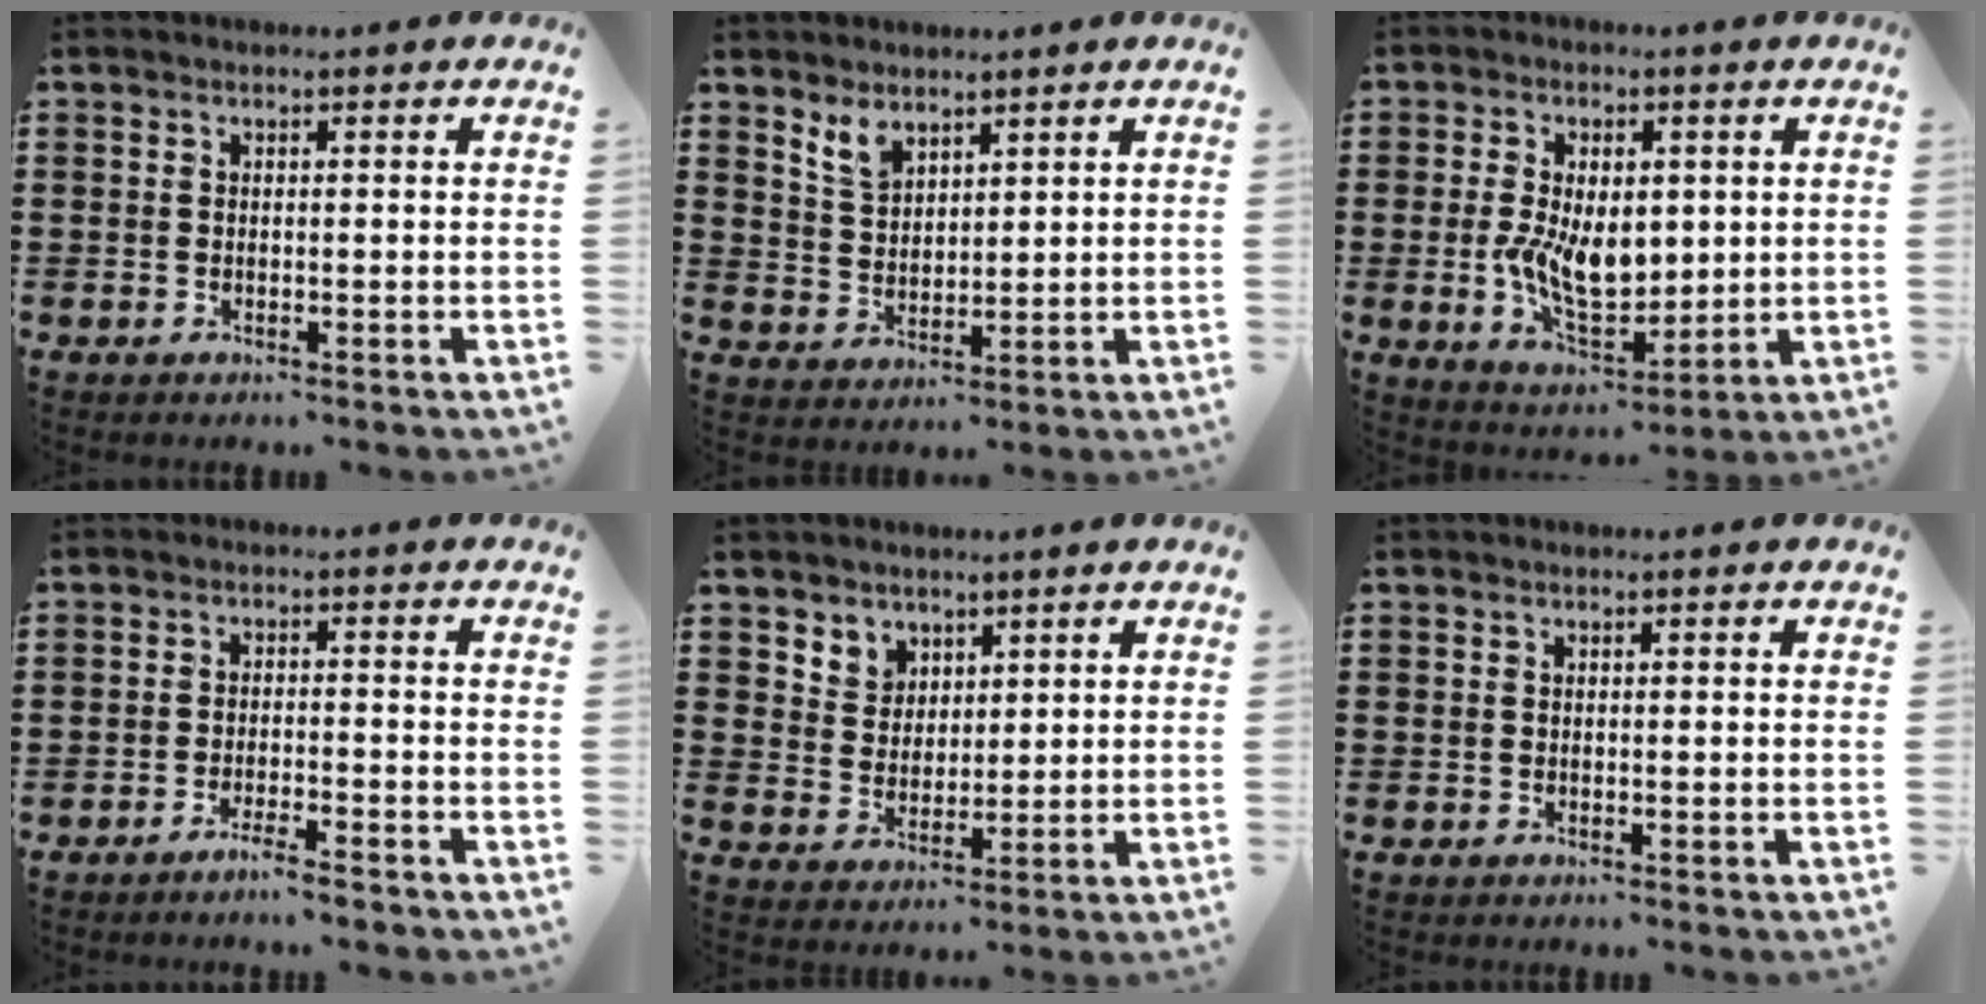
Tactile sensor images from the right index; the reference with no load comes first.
{"total": 3.8, "force": [3.1, 1.8, 1.4], "torque": [-0.038, 0.002, 0.058]}
{"total": 9.1, "force": [0.3, 5.6, 7.2], "torque": [-0.140, 0.000, 0.006]}
{"total": 2.6, "force": [-2.3, -0.1, 1.2], "torque": [-0.020, 0.003, -0.043]}
{"total": 4.5, "force": [3.0, 3.3, 0.0], "torque": [-0.020, 0.004, 0.057]}
{"total": 0.0}